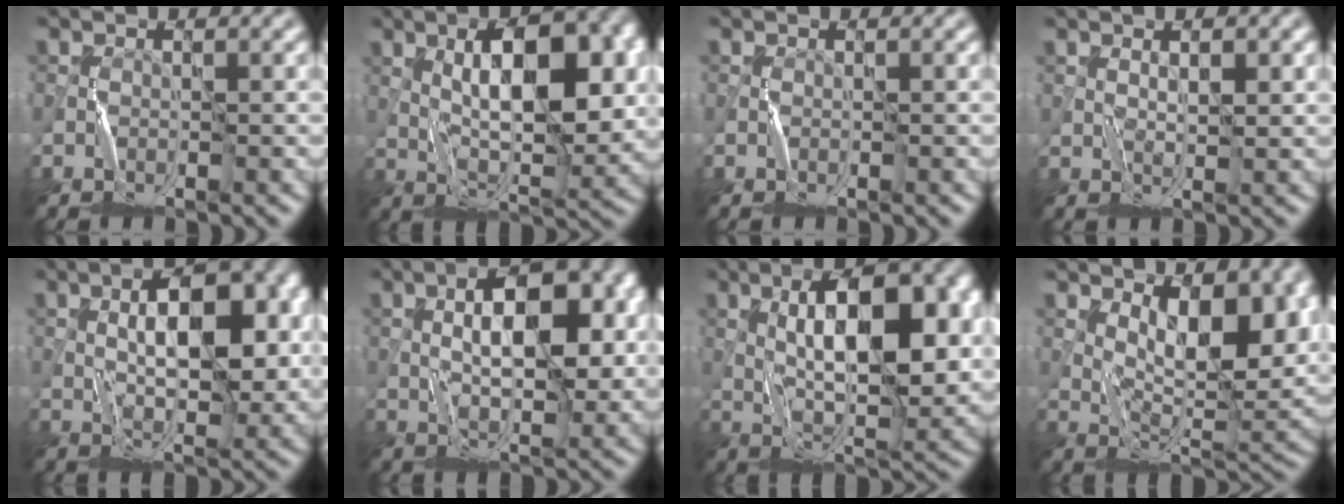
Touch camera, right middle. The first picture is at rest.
{"total": 9.6, "force": [2.1, 3.6, 8.6], "torque": [-0.121, 0.007, 0.039]}
{"total": 0.0}
{"total": 1.8, "force": [1.1, 0.3, 1.3], "torque": [-0.018, 0.000, 0.022]}
{"total": 7.9, "force": [1.6, 3.3, 7.0], "torque": [-0.098, 0.010, 0.026]}
{"total": 8.3, "force": [1.6, 3.3, 7.4], "torque": [-0.107, 0.012, 0.024]}
{"total": 10.7, "force": [2.2, 4.0, 9.7], "torque": [-0.142, 0.008, 0.039]}
{"total": 8.8, "force": [3.6, 3.3, 7.4], "torque": [-0.113, -0.003, 0.068]}